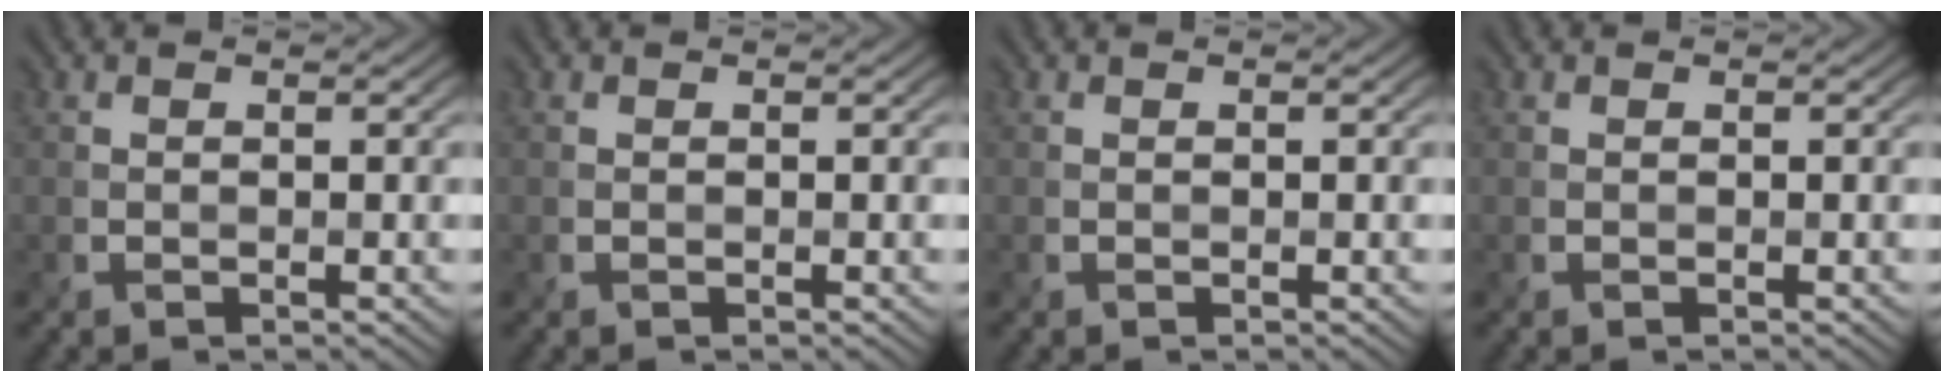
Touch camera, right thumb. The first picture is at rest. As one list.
[{"total": 0.0}, {"total": 0.0}, {"total": 0.0}]